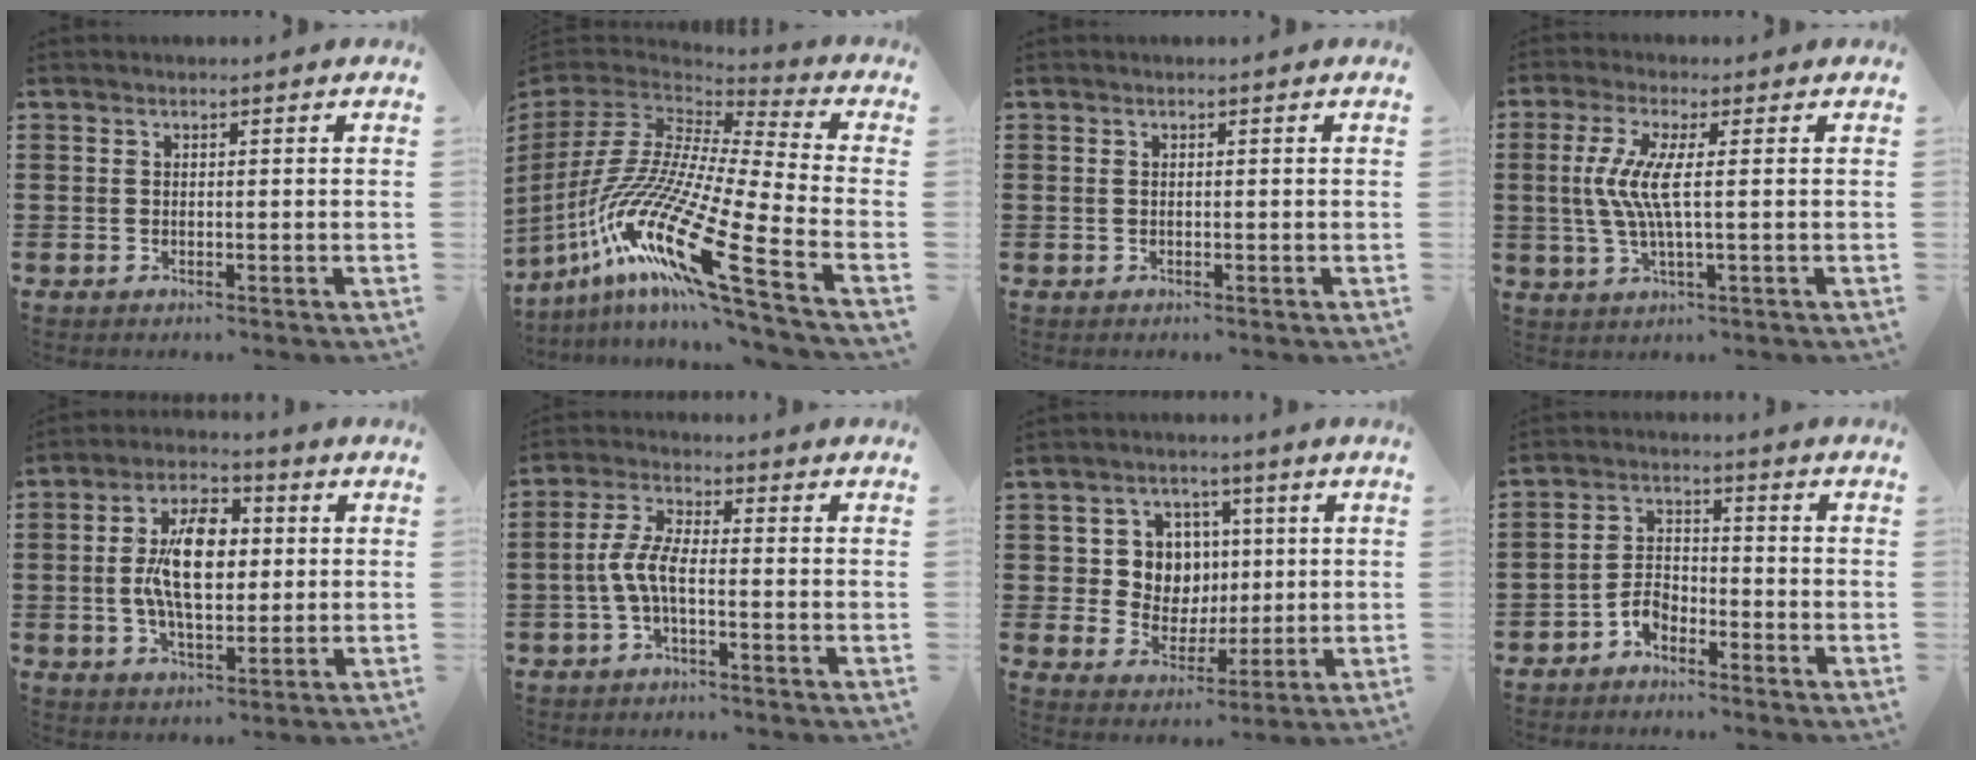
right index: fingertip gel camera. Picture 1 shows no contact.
{"total": 20.2, "force": [-10.7, 3.3, 16.8], "torque": [-0.389, -0.020, -0.211]}
{"total": 0.0}
{"total": 6.6, "force": [0.3, 0.5, 6.6], "torque": [-0.151, -0.016, -0.007]}
{"total": 10.3, "force": [0.7, 5.1, 8.9], "torque": [-0.166, 0.009, 0.007]}
{"total": 5.3, "force": [-1.7, 1.6, 4.8], "torque": [-0.119, -0.008, -0.041]}
{"total": 7.3, "force": [1.5, 6.6, 2.6], "torque": [-0.068, 0.014, 0.026]}
{"total": 3.8, "force": [-2.9, 2.0, 1.4], "torque": [-0.038, 0.008, -0.061]}